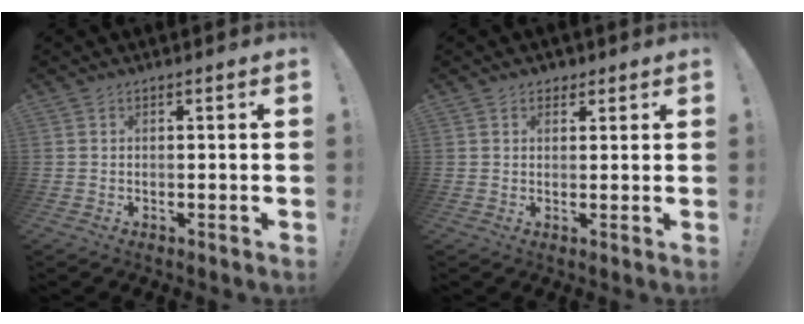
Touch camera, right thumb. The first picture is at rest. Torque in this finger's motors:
{"motor_torque": [-0.11, -0.11, -0.23, 0.23, 0.04]}